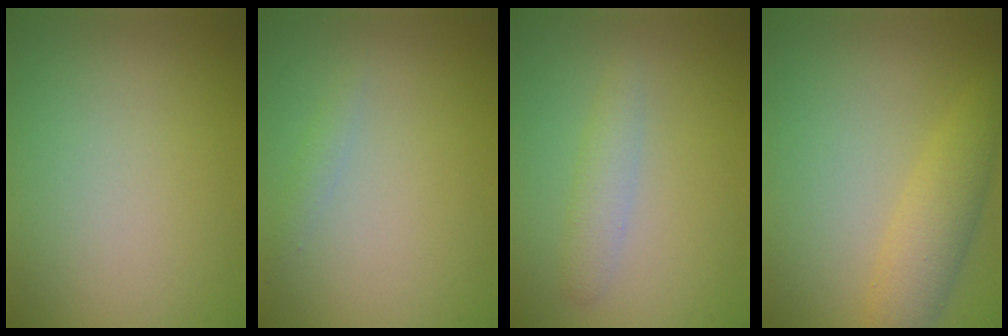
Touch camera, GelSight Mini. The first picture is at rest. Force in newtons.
{"total": 0.8, "press": 0.8, "slide": 0.0}
{"total": 1.8, "press": 1.8, "slide": 0.0}
{"total": 3.4, "press": 3.4, "slide": 0.1}